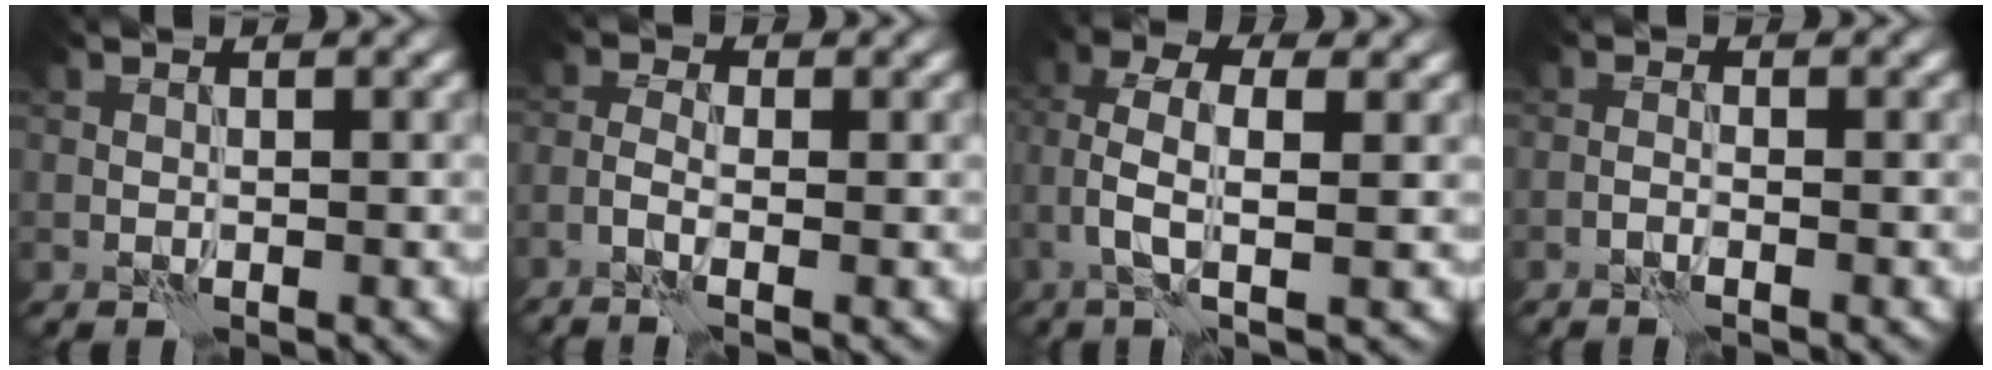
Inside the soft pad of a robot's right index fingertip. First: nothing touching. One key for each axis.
{"total": 2.7, "fx": -1.3, "fy": 0.9, "fz": 2.3, "tx": -0.058, "ty": -0.002, "tz": -0.029}
{"total": 4.9, "fx": 0.1, "fy": 1.6, "fz": 4.7, "tx": -0.097, "ty": 0.012, "tz": -0.007}
{"total": 1.3, "fx": -0.9, "fy": 0.1, "fz": 0.9, "tx": -0.021, "ty": 0.004, "tz": -0.022}